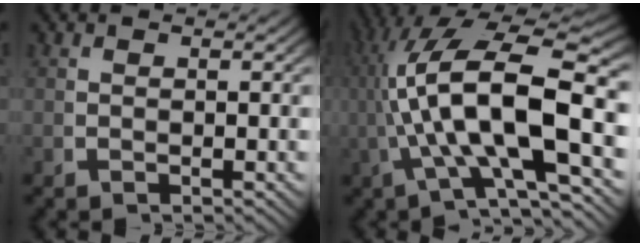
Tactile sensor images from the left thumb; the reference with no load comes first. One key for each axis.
{"total": 13.5, "fx": 0.6, "fy": 6.3, "fz": 11.9, "tx": -0.234, "ty": -0.021, "tz": 0.019}